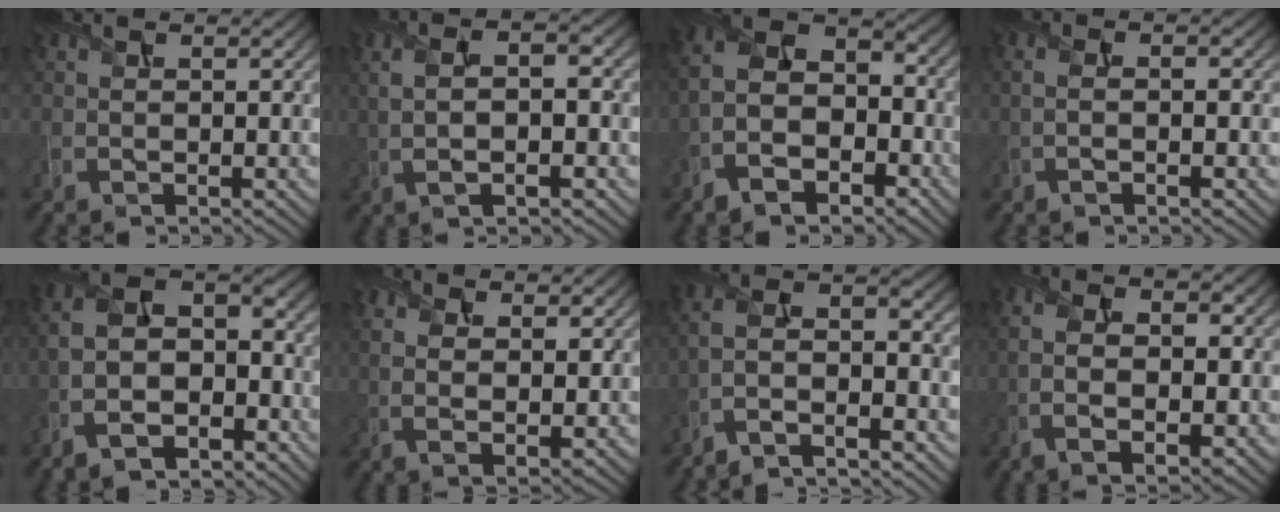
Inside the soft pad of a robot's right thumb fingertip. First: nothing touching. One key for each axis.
{"total": 6.3, "fx": -0.3, "fy": 1.8, "fz": 6.0, "tx": -0.122, "ty": 0.005, "tz": -0.005}
{"total": 11.2, "fx": -5.5, "fy": 7.0, "fz": 6.9, "tx": -0.146, "ty": -0.031, "tz": -0.108}
{"total": 2.6, "fx": -0.5, "fy": 0.8, "fz": 2.5, "tx": -0.037, "ty": 0.002, "tz": -0.018}
{"total": 11.8, "fx": -5.4, "fy": 6.6, "fz": 8.1, "tx": -0.180, "ty": -0.028, "tz": -0.106}
{"total": 6.8, "fx": 3.2, "fy": 3.2, "fz": 5.1, "tx": -0.114, "ty": -0.002, "tz": 0.055}
{"total": 9.0, "fx": -5.6, "fy": 2.6, "fz": 6.6, "tx": -0.130, "ty": 0.000, "tz": -0.111}
{"total": 7.0, "fx": 0.3, "fy": 3.4, "fz": 6.1, "tx": -0.124, "ty": -0.003, "tz": 0.006}